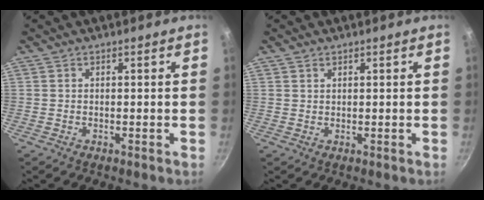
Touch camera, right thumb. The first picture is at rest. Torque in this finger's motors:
{"motor_torque": [0.21, -0.56, -0.26, 0.39, 0.03]}